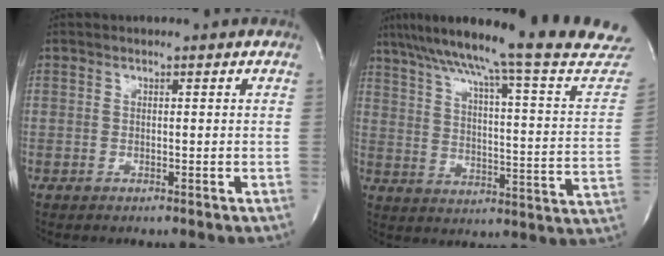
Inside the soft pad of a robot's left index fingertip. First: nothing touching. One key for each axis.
{"total": 28.5, "fx": 24.8, "fy": 0.7, "fz": 13.9, "tx": -0.219, "ty": -0.052, "tz": 0.319}